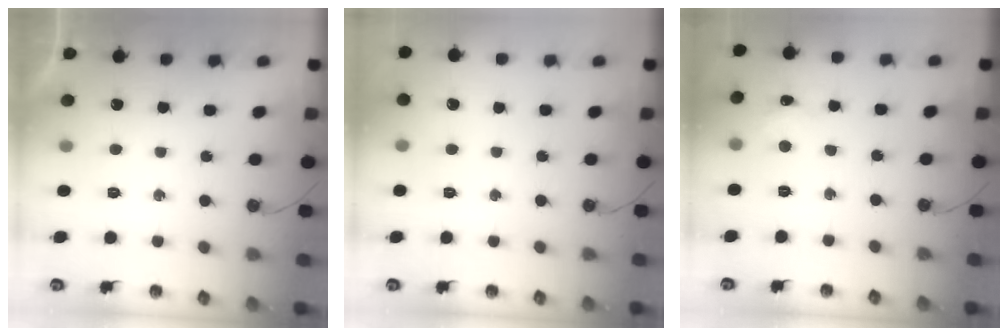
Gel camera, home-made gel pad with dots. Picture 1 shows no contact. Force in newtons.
{"total": 0.0}
{"total": 2.2, "press": 2.2, "slide": 0.3}